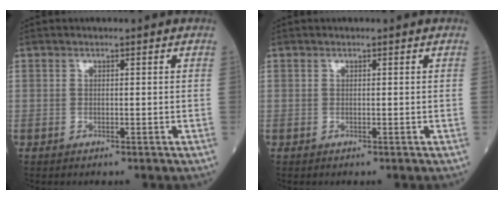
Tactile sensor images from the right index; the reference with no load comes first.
{"total": 0.0}